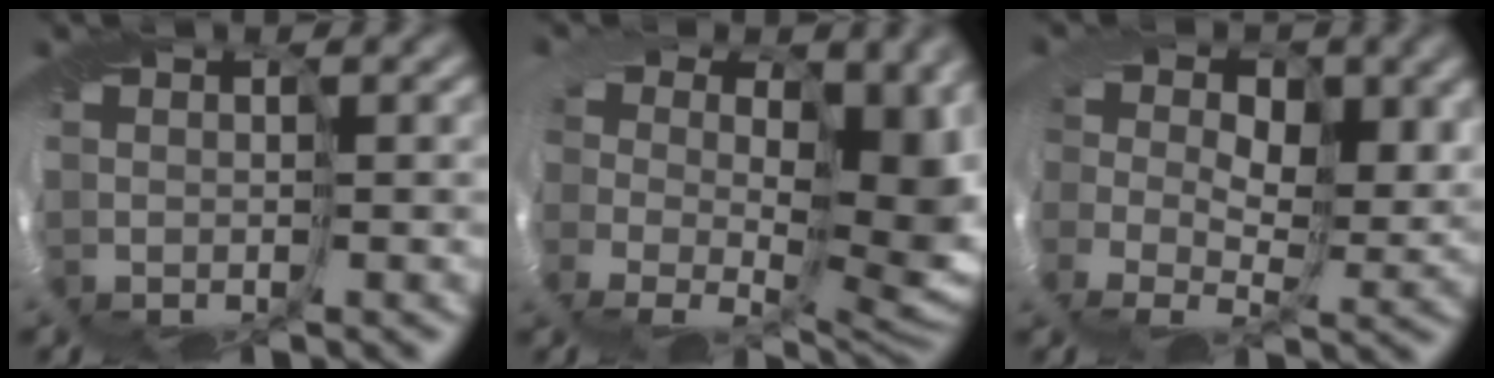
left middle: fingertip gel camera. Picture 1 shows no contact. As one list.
[{"total": 9.4, "force": [0.3, 6.3, 6.9], "torque": [-0.092, -0.056, 0.014]}, {"total": 5.7, "force": [0.2, 4.1, 3.9], "torque": [-0.048, -0.019, -0.004]}]